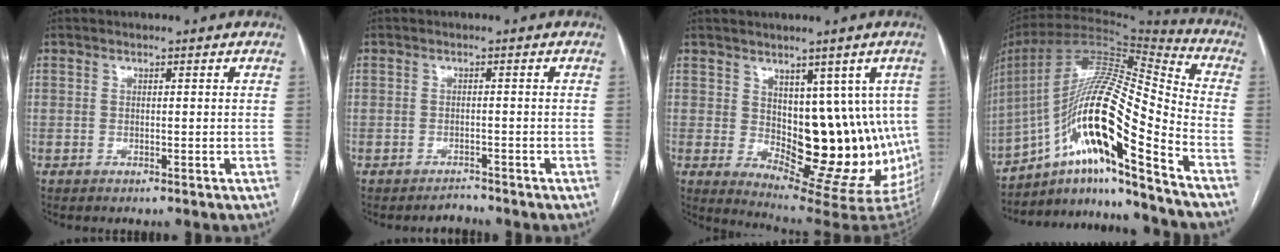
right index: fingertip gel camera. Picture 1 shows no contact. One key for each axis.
{"total": 1.5, "fx": -1.5, "fy": 0.1, "fz": -0.3, "tx": 0.012, "ty": -0.004, "tz": -0.021}
{"total": 14.4, "fx": 0.9, "fy": 7.6, "fz": 12.2, "tx": -0.145, "ty": 0.000, "tz": 0.031}
{"total": 22.0, "fx": -11.4, "fy": 1.7, "fz": 18.8, "tx": -0.354, "ty": 0.006, "tz": -0.201}